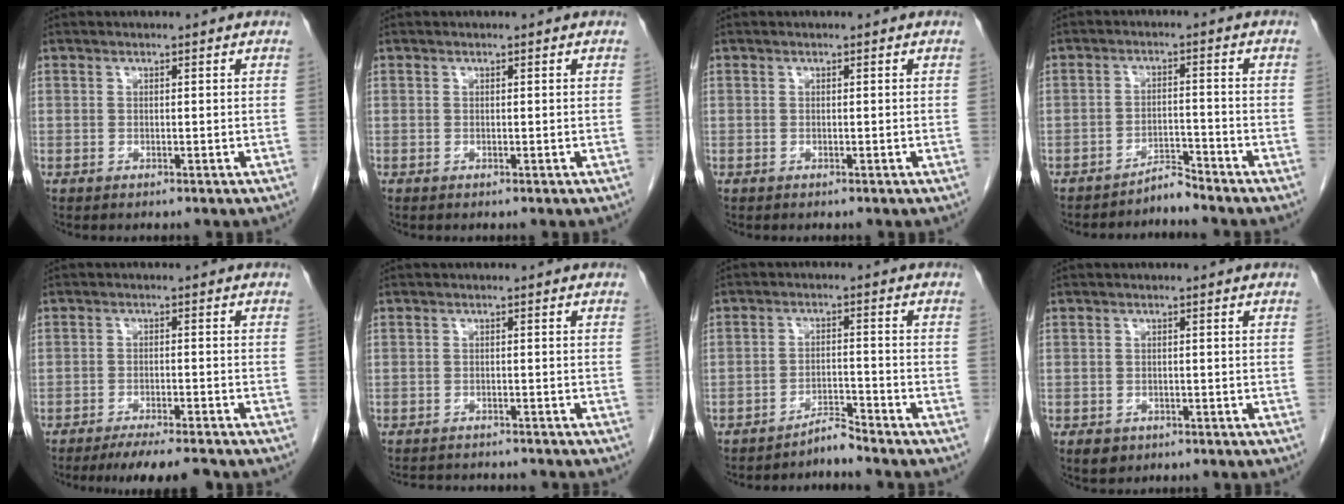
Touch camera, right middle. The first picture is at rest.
{"total": 0.0}
{"total": 0.0}
{"total": 2.9, "force": [-2.9, -0.3, 0.0], "torque": [0.008, -0.010, -0.049]}
{"total": 7.4, "force": [-6.5, 0.3, 3.5], "torque": [-0.046, -0.017, -0.102]}
{"total": 7.9, "force": [-7.4, 2.0, 1.8], "torque": [-0.029, 0.004, -0.094]}
{"total": 3.0, "force": [-3.0, -0.5, 0.2], "torque": [0.004, -0.012, -0.053]}
{"total": 2.2, "force": [-1.3, 1.7, 0.7], "torque": [-0.009, 0.002, -0.013]}